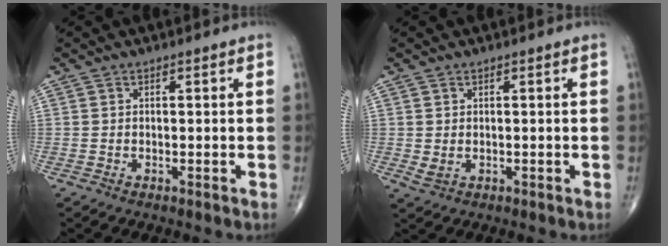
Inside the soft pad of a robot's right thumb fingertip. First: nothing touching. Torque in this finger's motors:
{"motor_torque": [0.01, 0.15, -0.04, -0.12, 0.05]}